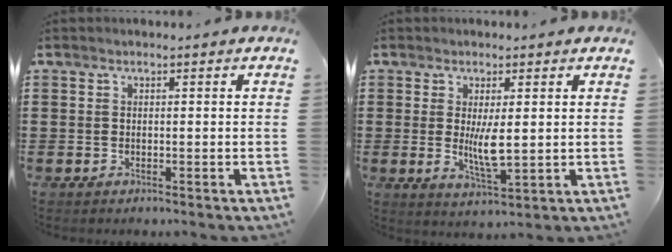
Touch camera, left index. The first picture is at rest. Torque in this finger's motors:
{"motor_torque": [1.38, -0.03, 0.64, 0.12]}